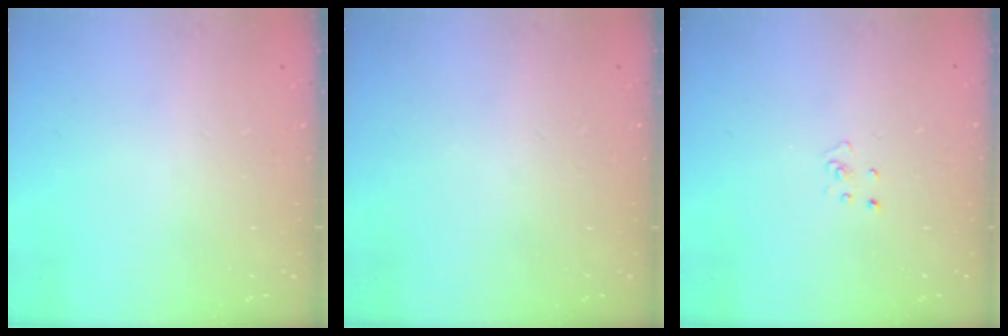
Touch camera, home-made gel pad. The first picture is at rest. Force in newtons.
{"total": 0.0}
{"total": 2.3, "press": 2.3, "slide": 0.2}